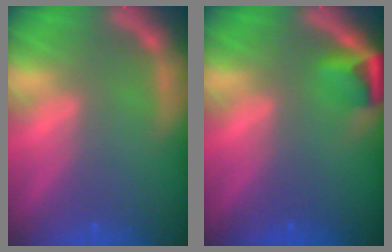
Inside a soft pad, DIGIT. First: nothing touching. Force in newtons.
{"total": 2.9}